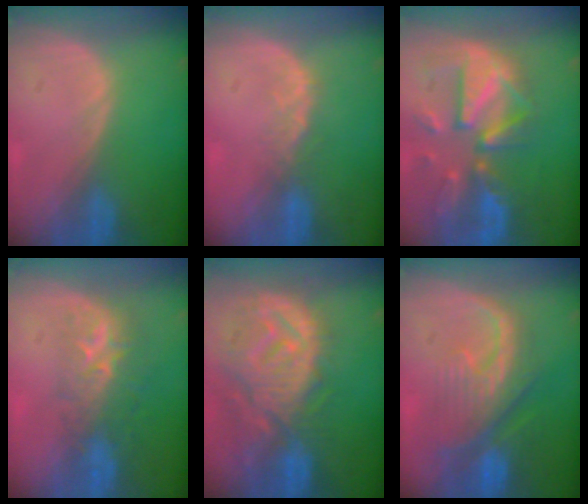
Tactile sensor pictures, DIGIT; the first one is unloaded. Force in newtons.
{"total": 2.6, "press": 2.1, "slide": 1.5}
{"total": 12.1, "press": 10.4, "slide": 6.2}
{"total": 8.8, "press": 7.2, "slide": 4.9}
{"total": 12.4, "press": 11.1, "slide": 5.7}
{"total": 10.3, "press": 9.1, "slide": 4.9}